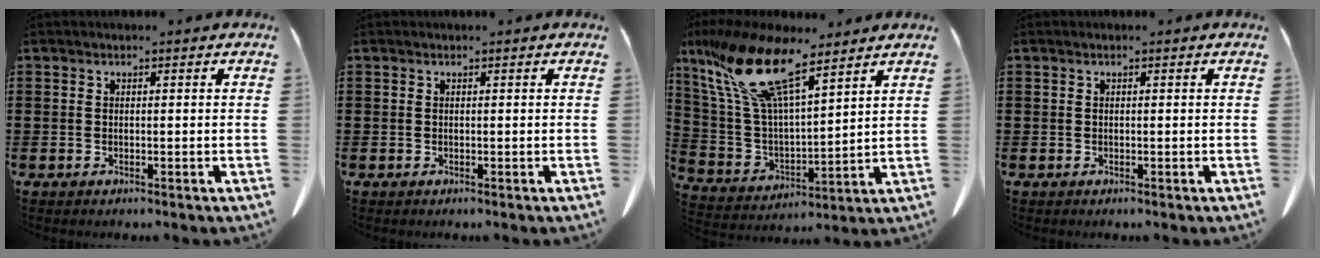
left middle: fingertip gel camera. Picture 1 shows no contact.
{"total": 0.0}
{"total": 14.7, "force": [9.9, 4.0, 10.1], "torque": [-0.249, -0.043, 0.166]}
{"total": 0.0}